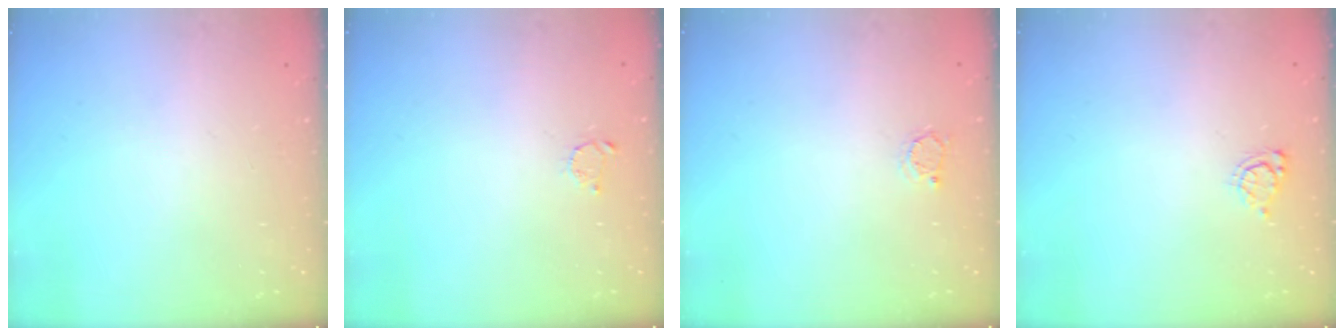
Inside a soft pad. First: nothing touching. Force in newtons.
{"total": 2.1, "press": 2.1, "slide": 0.3}
{"total": 2.0, "press": 2.0, "slide": 0.4}
{"total": 4.5, "press": 4.5, "slide": 0.4}